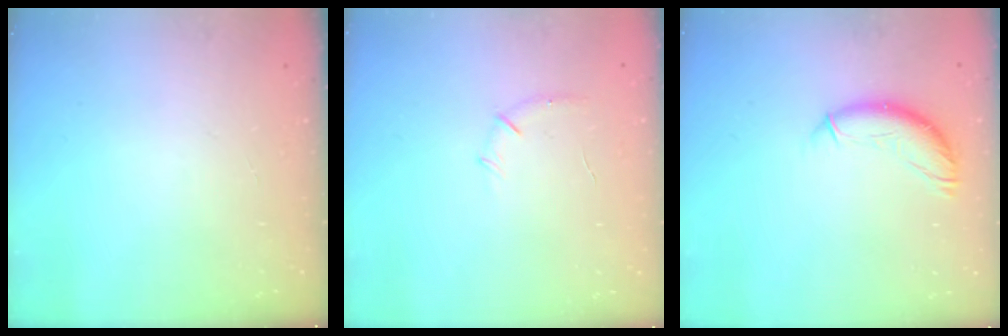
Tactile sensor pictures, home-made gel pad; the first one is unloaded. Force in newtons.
{"total": 6.5, "press": 6.3, "slide": 1.8}
{"total": 11.7, "press": 11.6, "slide": 1.2}